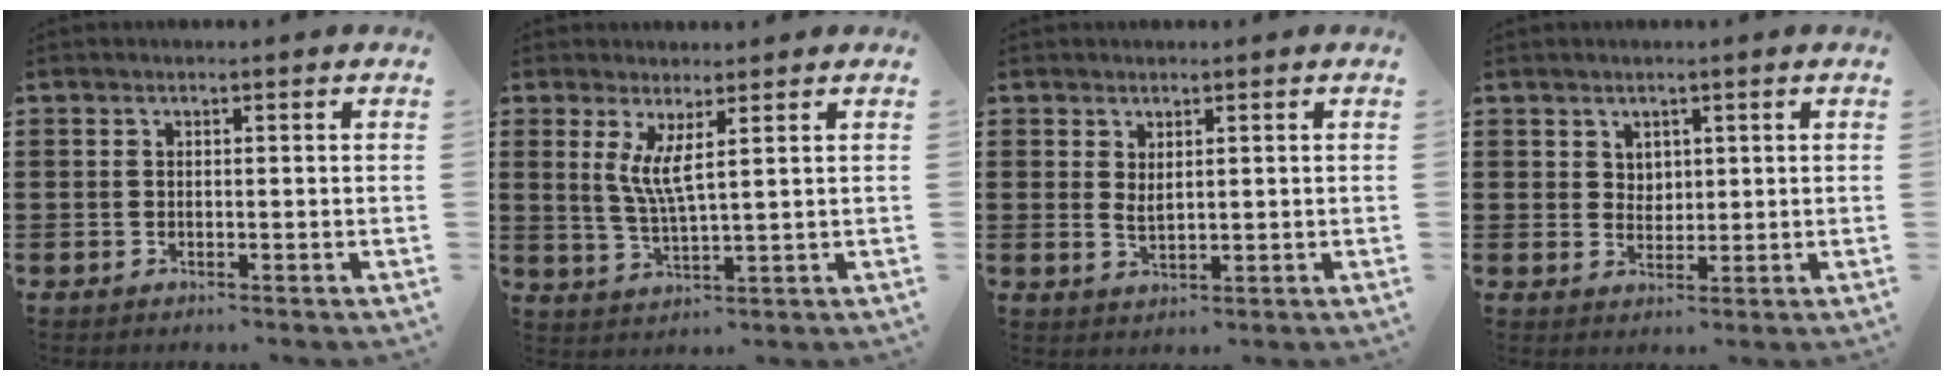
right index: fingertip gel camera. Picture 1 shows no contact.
{"total": 4.7, "force": [2.1, 0.3, 4.3], "torque": [-0.091, -0.006, 0.036]}
{"total": 1.7, "force": [1.2, 0.5, 1.1], "torque": [-0.022, 0.003, 0.022]}
{"total": 2.5, "force": [1.6, 1.8, 0.4], "torque": [-0.015, 0.008, 0.030]}